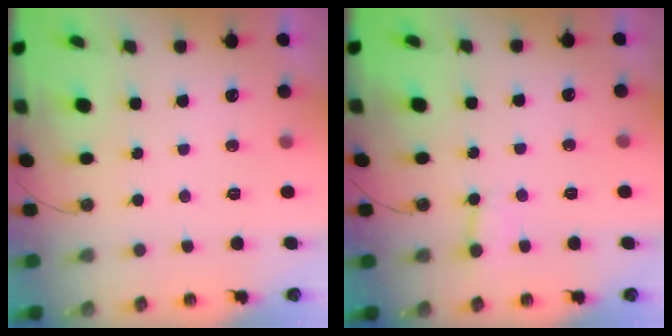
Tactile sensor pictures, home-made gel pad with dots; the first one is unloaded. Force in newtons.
{"total": 5.6, "press": 5.6, "slide": 0.5}